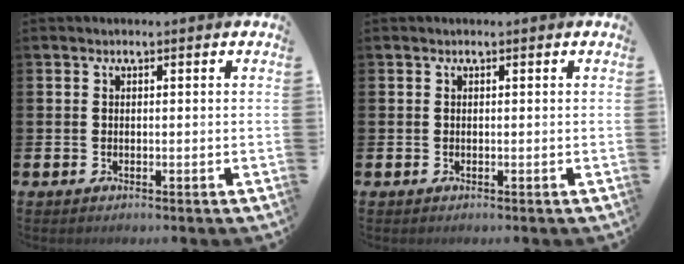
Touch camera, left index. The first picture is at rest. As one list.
[{"total": 0.0}]